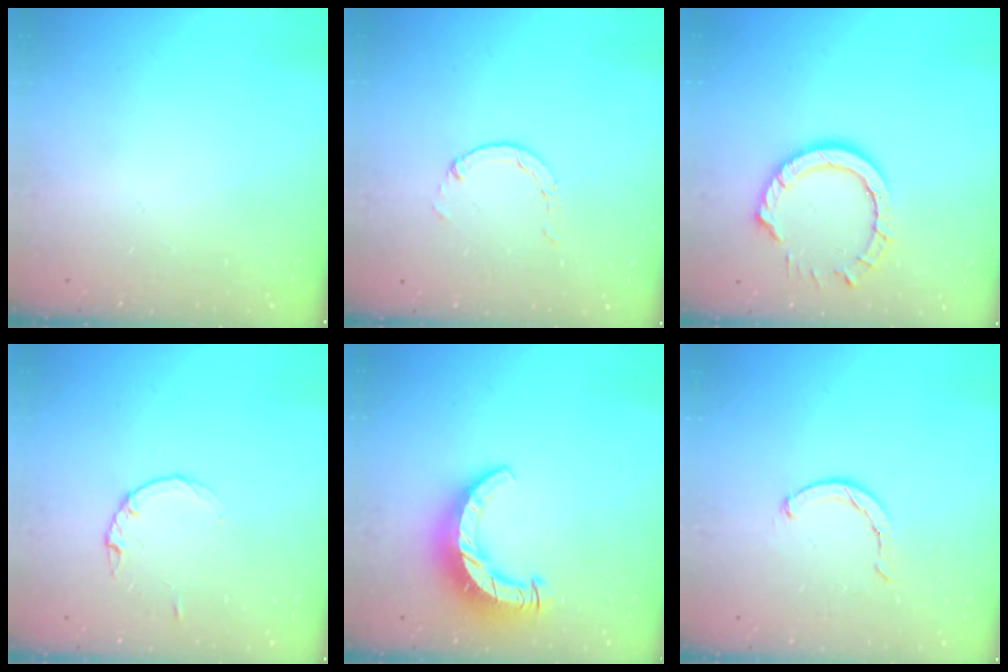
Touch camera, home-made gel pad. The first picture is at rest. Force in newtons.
{"total": 0.6, "press": 0.6, "slide": 0.2}
{"total": 10.6, "press": 10.6, "slide": 0.9}
{"total": 2.8, "press": 2.8, "slide": 0.4}
{"total": 10.5, "press": 10.5, "slide": 1.2}
{"total": 2.3, "press": 2.2, "slide": 0.5}